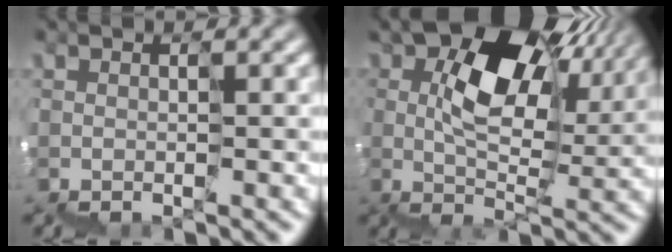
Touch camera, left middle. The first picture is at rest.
{"total": 8.6, "force": [4.2, 4.4, 6.1], "torque": [-0.100, 0.018, 0.064]}